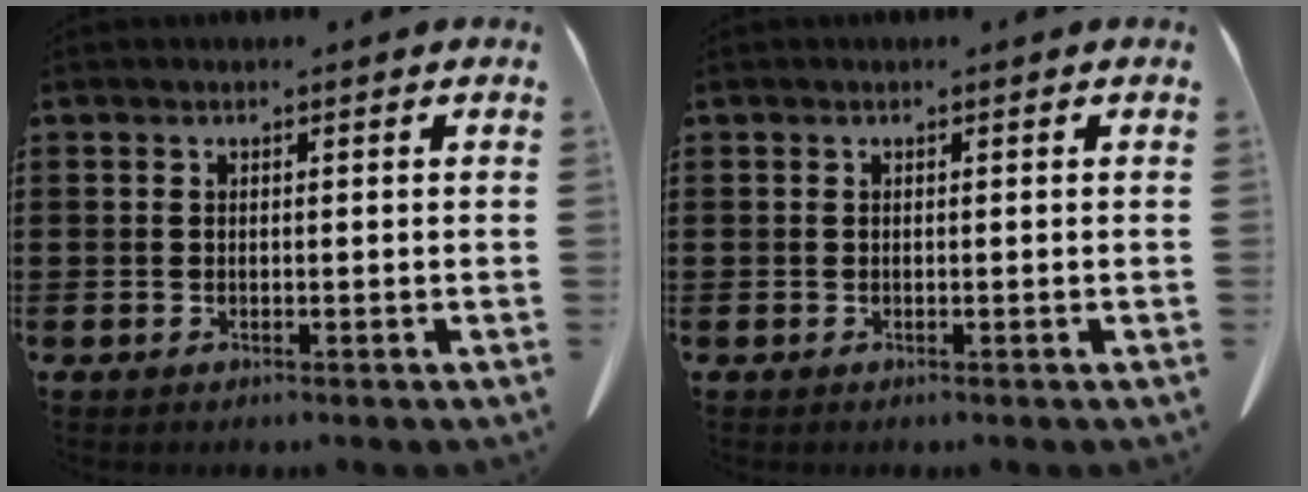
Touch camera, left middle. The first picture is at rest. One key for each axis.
{"total": 0.0}